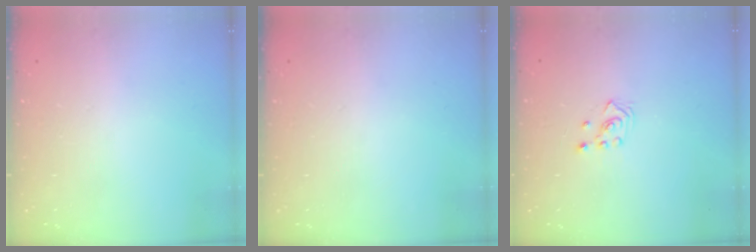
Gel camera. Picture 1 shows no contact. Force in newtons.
{"total": 0.0}
{"total": 2.5, "press": 2.3, "slide": 1.0}